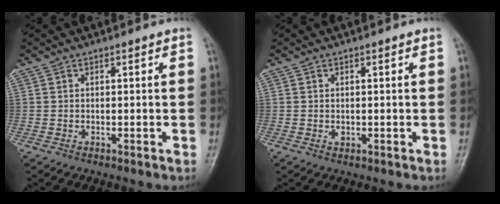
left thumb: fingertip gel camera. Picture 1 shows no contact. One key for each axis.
{"total": 0.9, "fx": 0.1, "fy": 0.7, "fz": 0.5, "tx": -0.004, "ty": 0.000, "tz": 0.002}